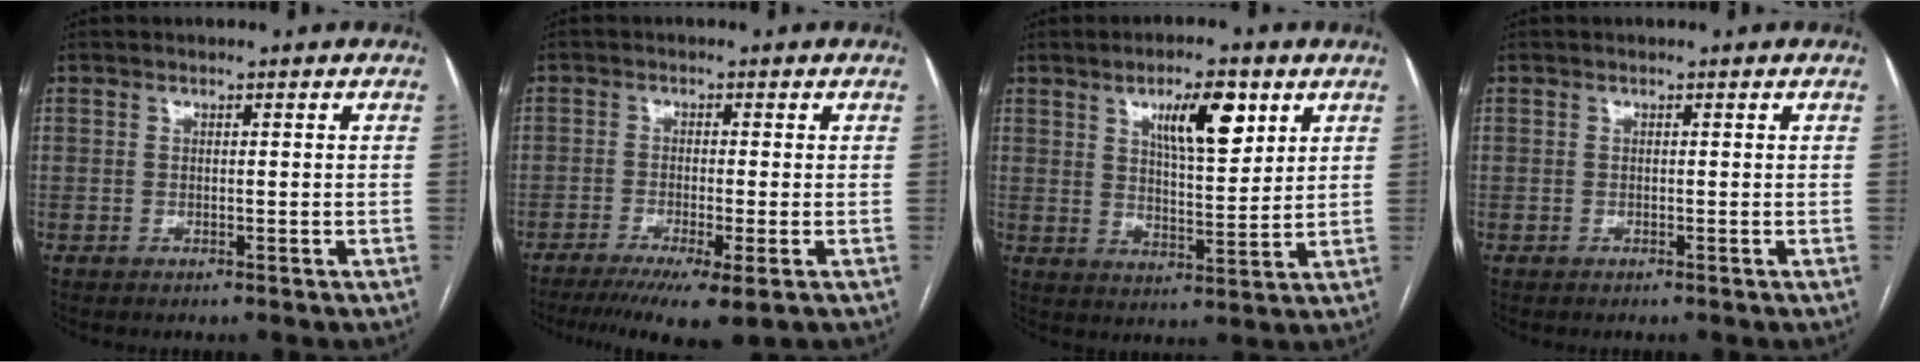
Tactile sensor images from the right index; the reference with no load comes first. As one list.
[{"total": 9.9, "force": [-6.5, 0.8, 7.4], "torque": [-0.112, -0.019, -0.101]}, {"total": 9.3, "force": [4.6, 2.6, 7.7], "torque": [-0.126, 0.003, 0.078]}, {"total": 0.0}]